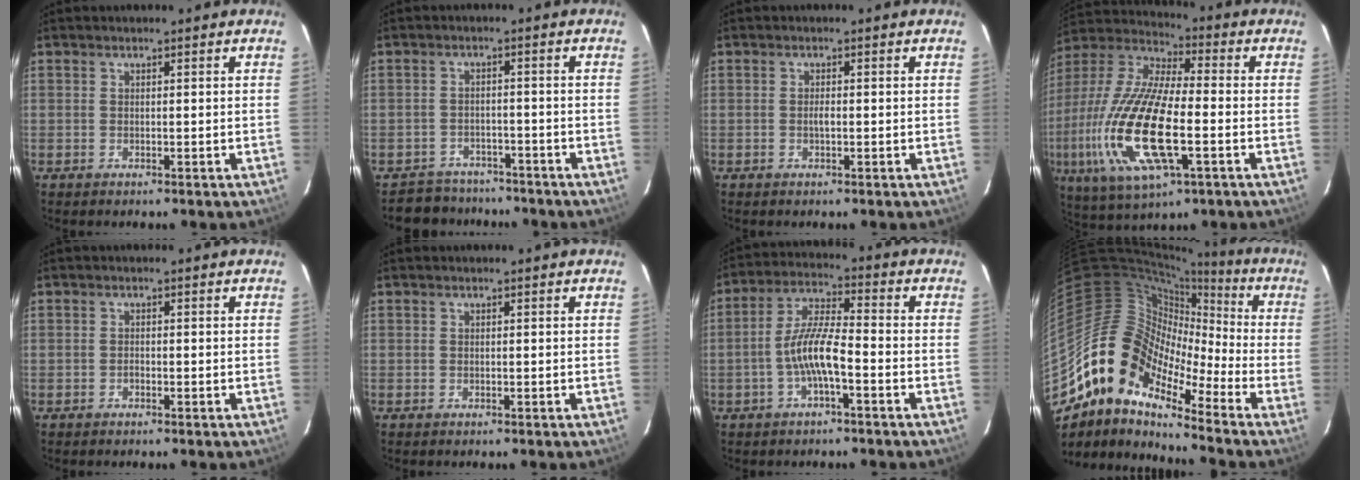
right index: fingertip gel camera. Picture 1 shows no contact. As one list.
[{"total": 7.6, "force": [-6.6, 3.8, 0.6], "torque": [-0.029, 0.013, -0.094]}, {"total": 1.3, "force": [-0.3, 0.5, 1.2], "torque": [-0.023, 0.002, -0.006]}, {"total": 23.5, "force": [-6.1, 7.8, 21.2], "torque": [-0.442, -0.036, -0.116]}, {"total": 0.7, "force": [-0.5, 0.4, 0.3], "torque": [-0.006, 0.003, -0.009]}, {"total": 0.0}, {"total": 8.2, "force": [-3.0, 1.4, 7.5], "torque": [-0.160, 0.010, -0.056]}, {"total": 13.9, "force": [-9.2, 6.7, 8.0], "torque": [-0.116, 0.008, -0.197]}]